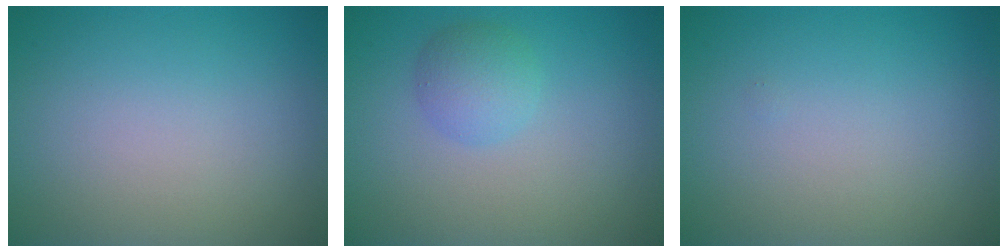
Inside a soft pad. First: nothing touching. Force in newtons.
{"total": 2.4, "press": 2.4, "slide": 0.0}
{"total": 0.0}